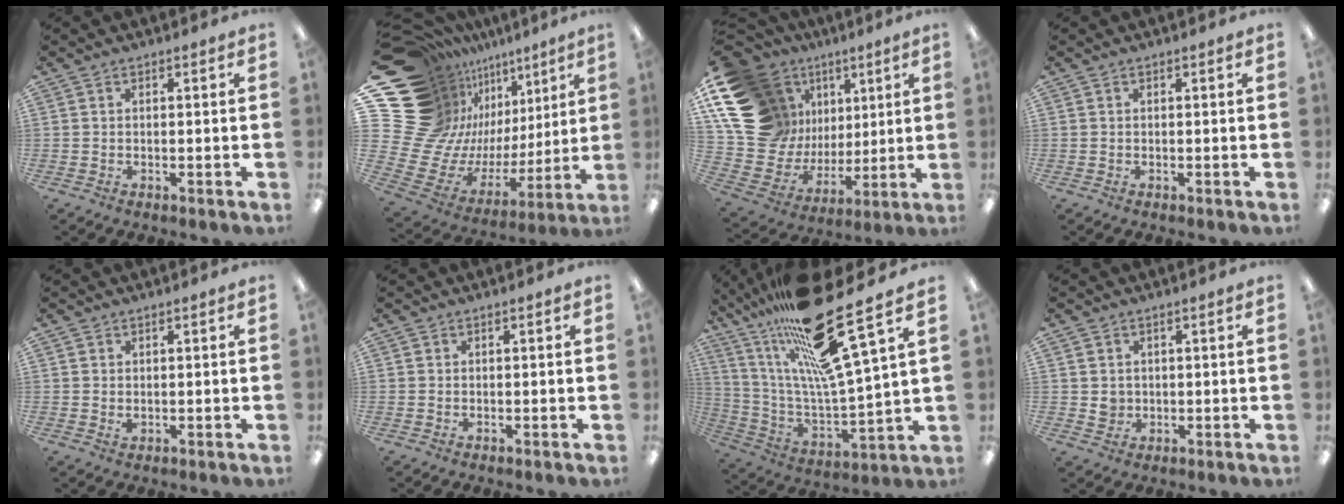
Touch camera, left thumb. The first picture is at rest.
{"total": 19.5, "force": [9.5, 14.9, 8.3], "torque": [-0.175, -0.113, 0.216]}
{"total": 22.1, "force": [10.0, 17.3, 9.4], "torque": [-0.202, -0.064, 0.221]}
{"total": 0.0}
{"total": 1.1, "force": [0.6, 0.8, 0.5], "torque": [-0.009, 0.002, 0.011]}
{"total": 0.0}
{"total": 25.9, "force": [17.3, 5.6, 18.5], "torque": [-0.336, -0.099, 0.276]}
{"total": 2.8, "force": [0.5, 2.7, 0.4], "torque": [-0.005, 0.000, 0.008]}